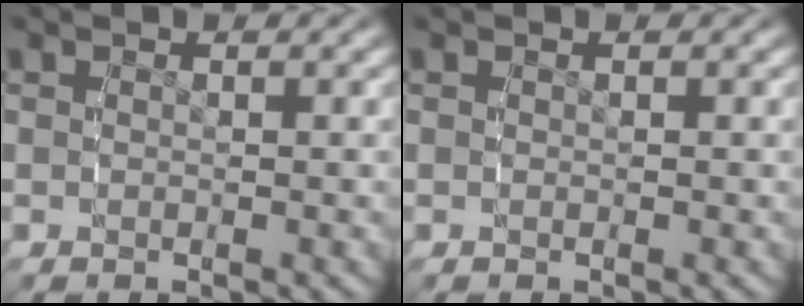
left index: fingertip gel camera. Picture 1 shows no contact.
{"total": 0.0}